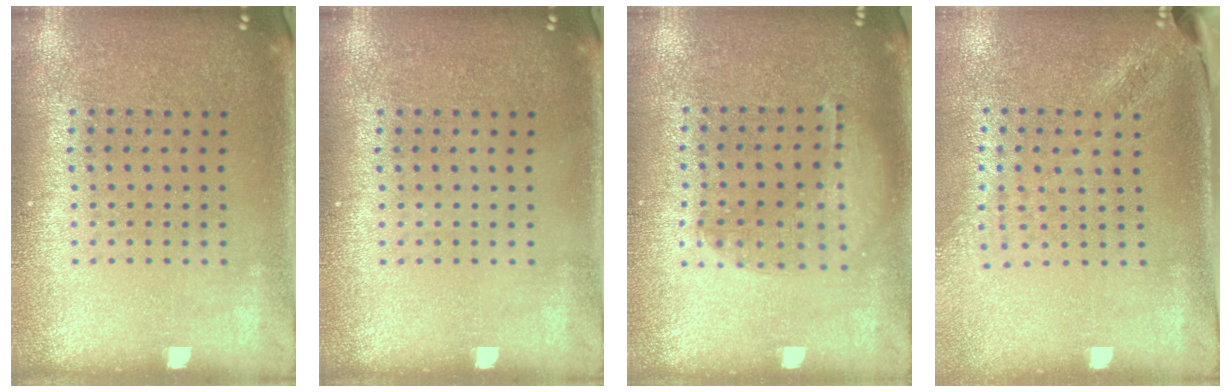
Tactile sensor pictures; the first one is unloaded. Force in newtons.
{"total": 0.0}
{"total": 1.4, "press": 1.4, "slide": 0.4}
{"total": 1.9, "press": 1.5, "slide": 1.2}